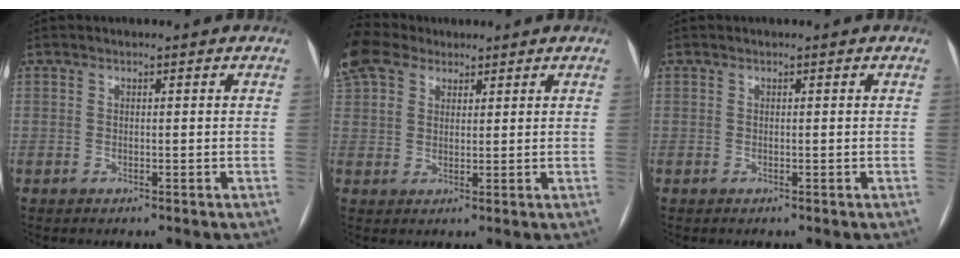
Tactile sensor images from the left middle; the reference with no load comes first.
{"total": 5.7, "force": [4.8, 2.6, 1.7], "torque": [-0.052, 0.022, 0.101]}
{"total": 0.0}